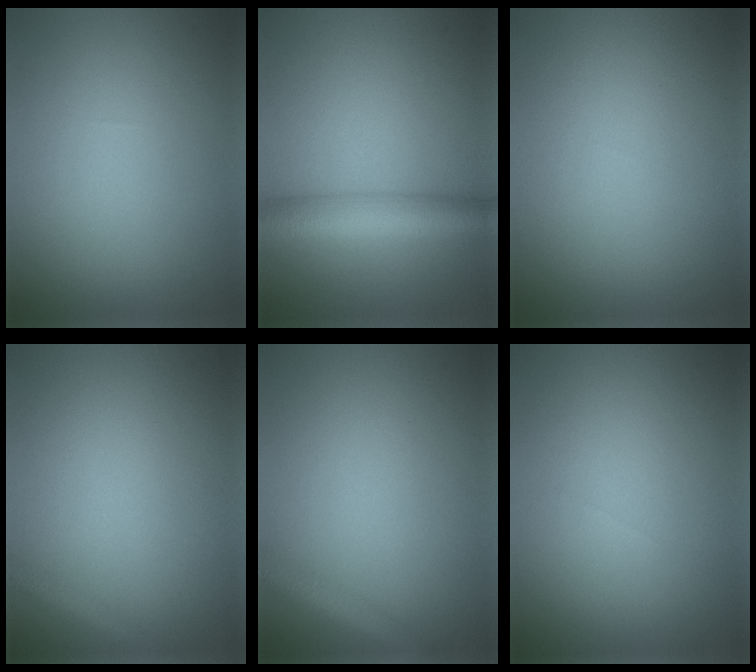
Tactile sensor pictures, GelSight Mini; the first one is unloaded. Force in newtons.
{"total": 5.1, "press": 5.1, "slide": 0.1}
{"total": 0.0}
{"total": 1.5, "press": 1.5, "slide": 0.1}
{"total": 2.6, "press": 2.6, "slide": 0.1}
{"total": 0.0}